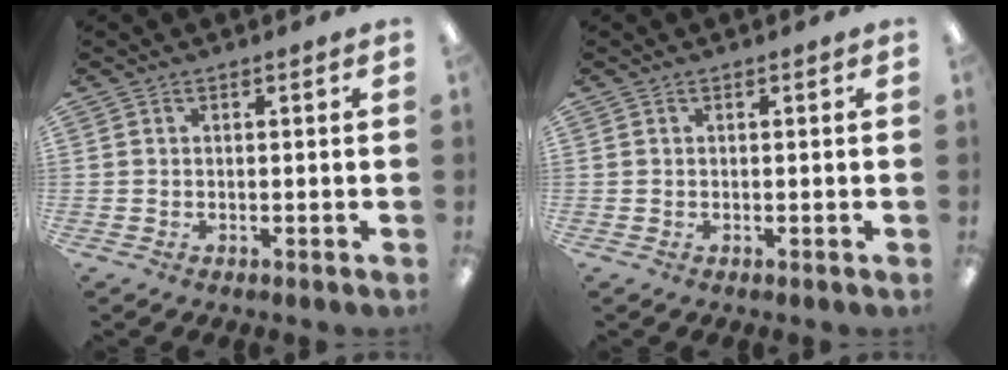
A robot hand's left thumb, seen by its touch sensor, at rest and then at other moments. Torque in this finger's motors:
{"motor_torque": [-0.04, 0.07, -0.13, 0.03, 0.01]}